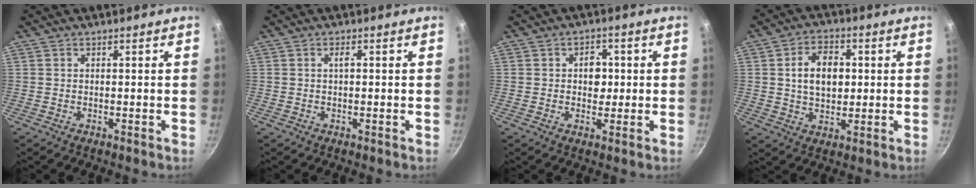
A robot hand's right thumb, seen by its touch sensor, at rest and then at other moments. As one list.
[{"total": 1.3, "force": [0.1, 0.4, 1.2], "torque": [-0.025, 0.004, 0.000]}, {"total": 4.5, "force": [0.4, 3.5, 2.8], "torque": [-0.012, 0.002, 0.001]}, {"total": 9.3, "force": [1.2, 6.4, 6.6], "torque": [-0.090, 0.006, 0.018]}]